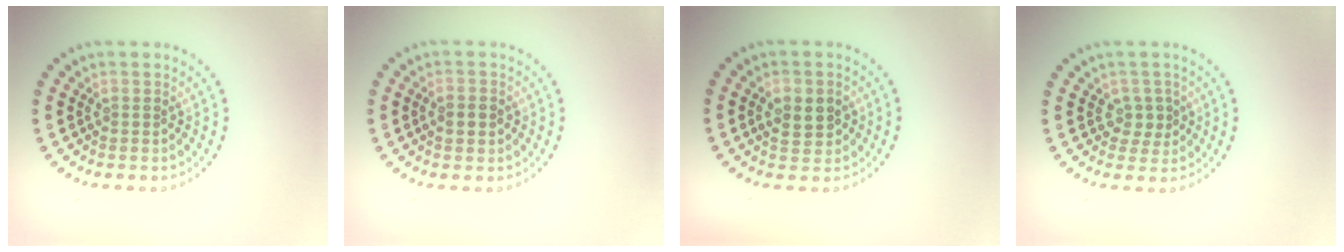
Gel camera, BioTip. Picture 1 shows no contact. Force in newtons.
{"total": 2.3, "press": 2.3, "slide": 0.0}
{"total": 2.8, "press": 2.7, "slide": 0.3}
{"total": 1.7, "press": 1.5, "slide": 0.8}